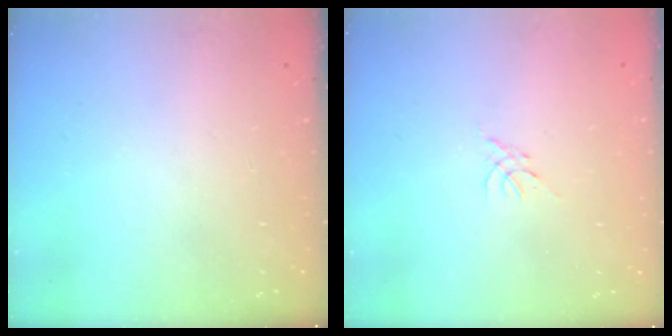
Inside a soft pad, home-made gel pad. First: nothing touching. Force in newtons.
{"total": 0.5, "press": 0.4, "slide": 0.3}